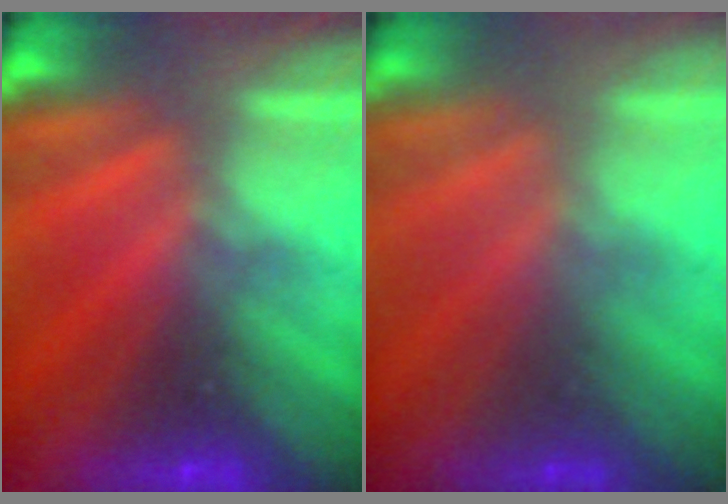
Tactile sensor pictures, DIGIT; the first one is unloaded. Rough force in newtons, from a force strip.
{"total": 1.0}